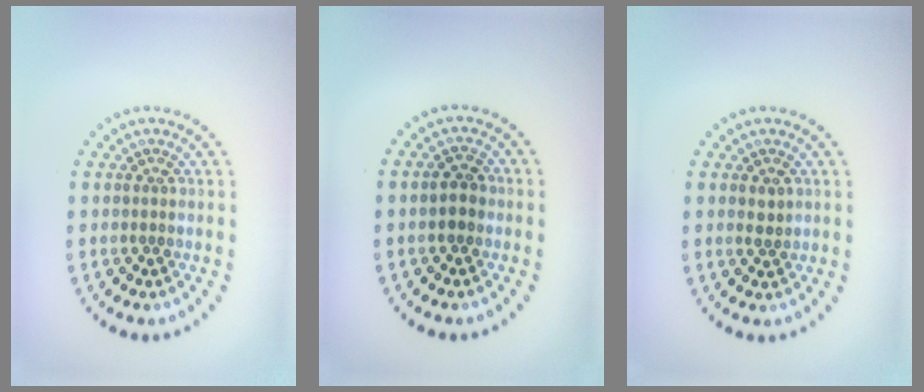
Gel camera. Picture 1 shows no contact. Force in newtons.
{"total": 1.9, "press": 1.9, "slide": 0.2}
{"total": 1.0, "press": 1.0, "slide": 0.4}